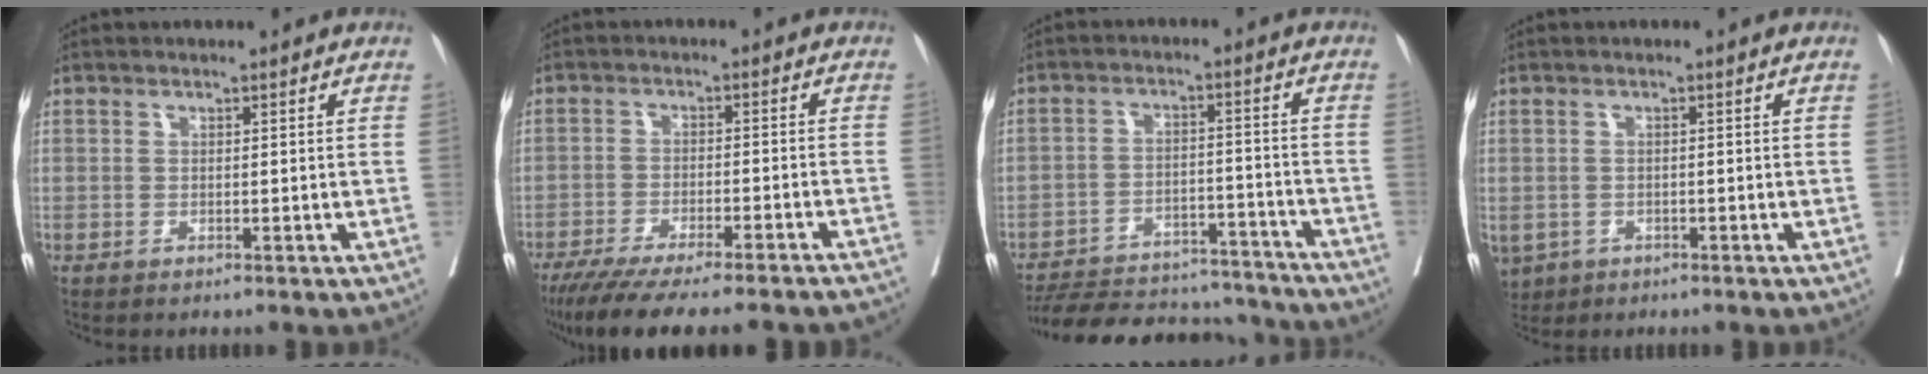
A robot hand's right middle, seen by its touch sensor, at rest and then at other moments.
{"total": 20.3, "force": [-17.9, 1.8, 9.6], "torque": [-0.120, -0.041, -0.244]}
{"total": 19.5, "force": [-18.2, 5.0, 5.0], "torque": [-0.101, 0.004, -0.253]}
{"total": 6.3, "force": [-3.0, 5.1, 2.2], "torque": [-0.061, -0.003, -0.042]}